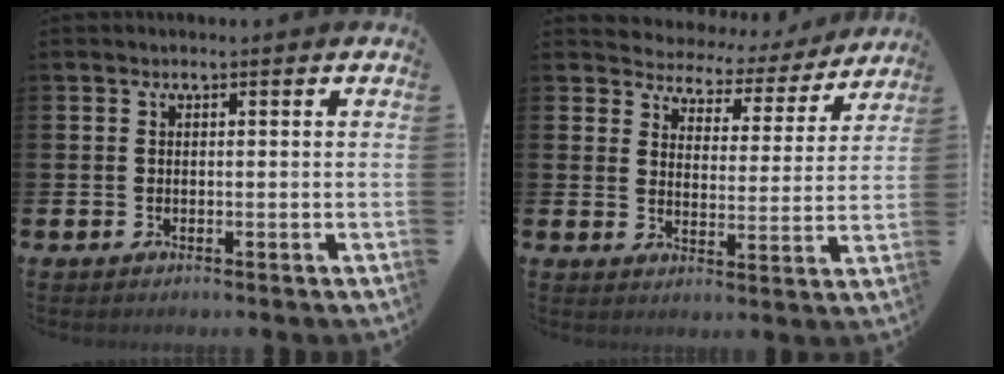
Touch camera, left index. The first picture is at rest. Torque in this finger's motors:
{"motor_torque": [1.07, -1.07, 0.41, 0.02]}